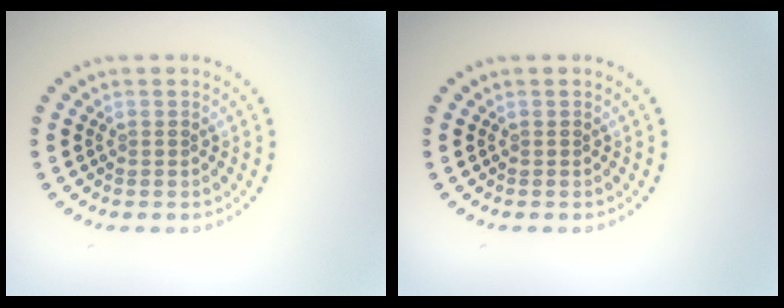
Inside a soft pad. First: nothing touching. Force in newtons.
{"total": 0.0}